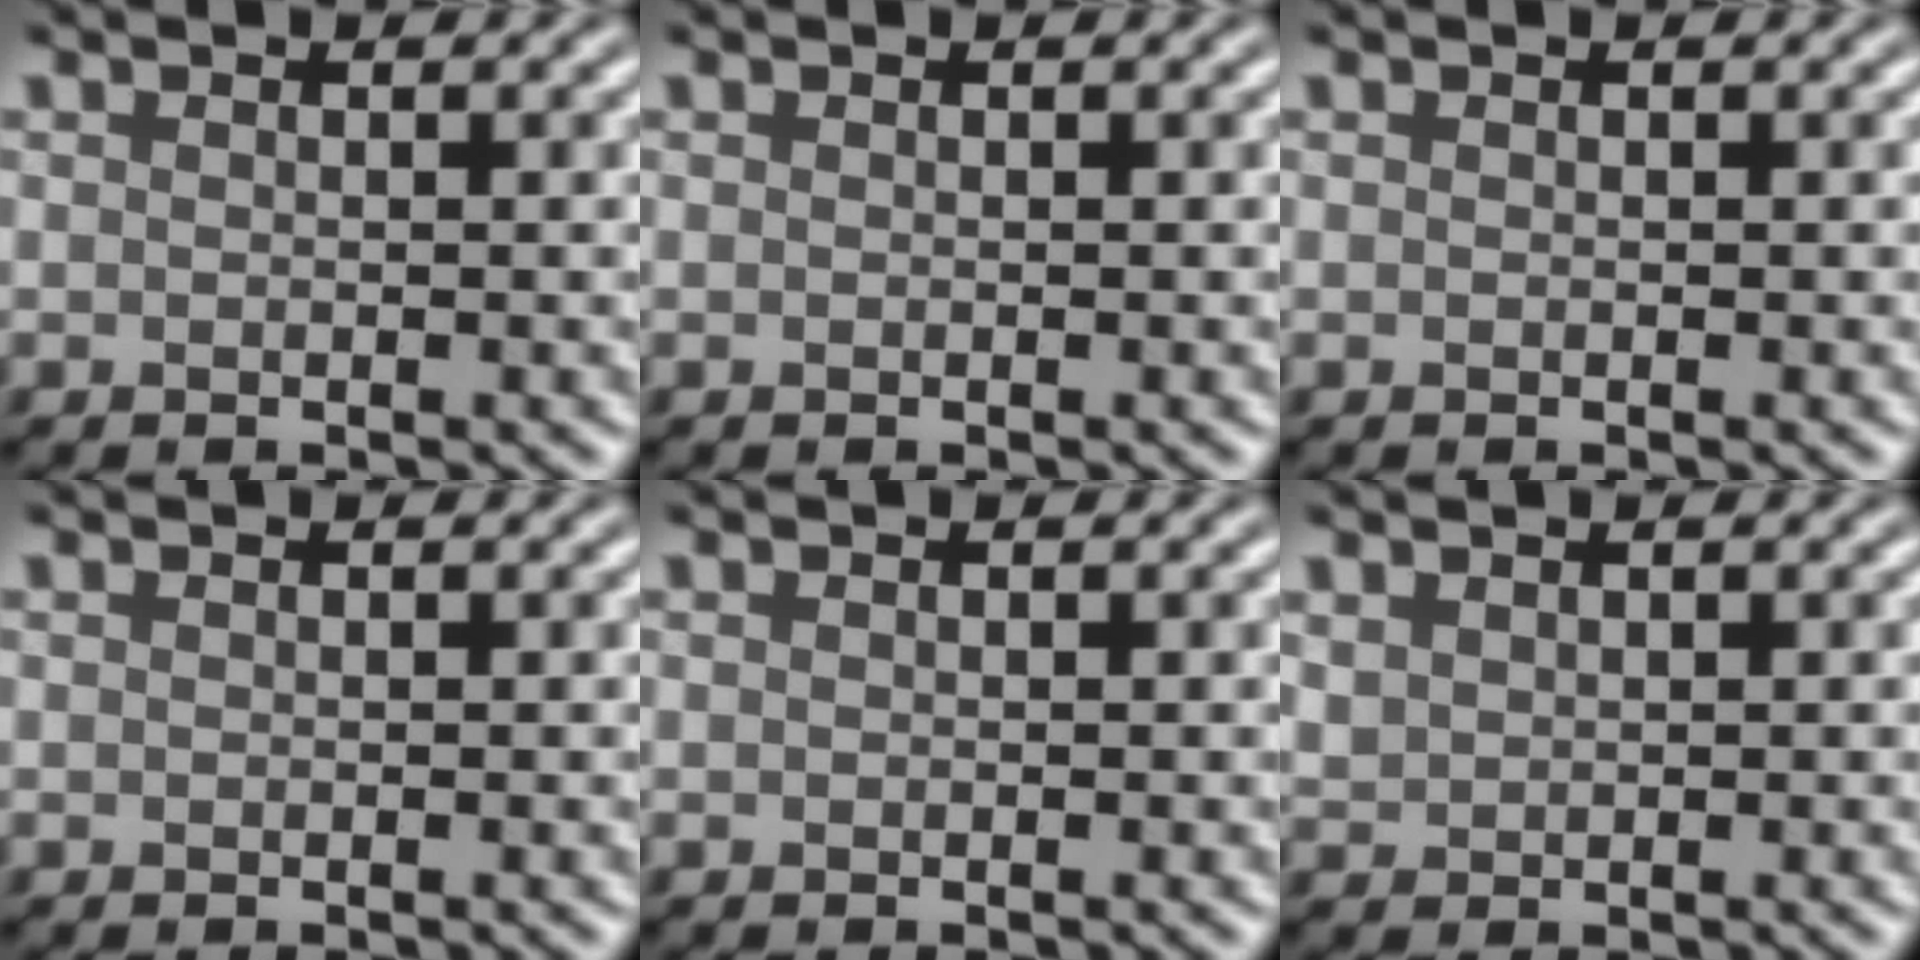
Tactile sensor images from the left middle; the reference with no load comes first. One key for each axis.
{"total": 0.0}
{"total": 0.0}
{"total": 0.0}
{"total": 0.0}
{"total": 1.0, "fx": 0.7, "fy": 0.7, "fz": 0.2, "tx": -0.010, "ty": 0.000, "tz": 0.020}